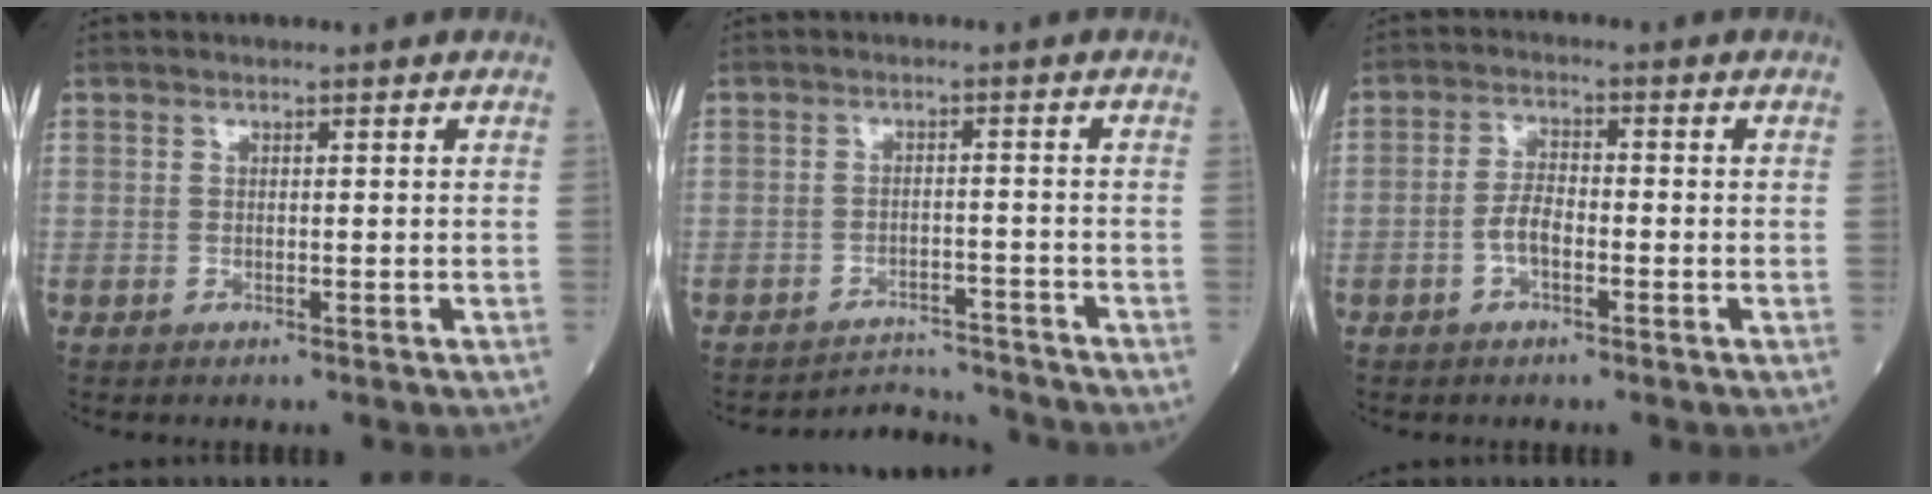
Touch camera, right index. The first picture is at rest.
{"total": 5.0, "force": [-4.7, -0.2, -1.6], "torque": [0.024, 0.009, -0.068]}
{"total": 3.6, "force": [-1.3, 1.5, 3.1], "torque": [-0.062, 0.009, -0.027]}